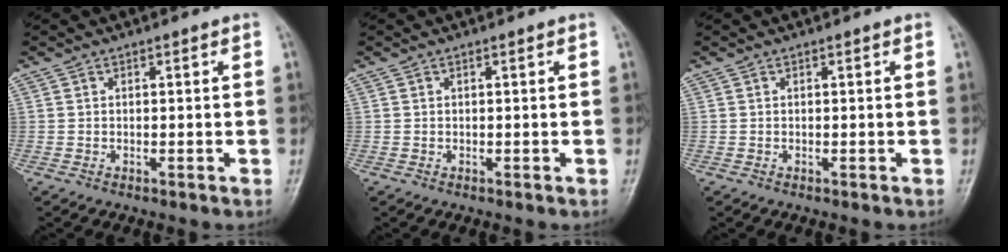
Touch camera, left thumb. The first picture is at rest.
{"total": 0.0}
{"total": 0.0}